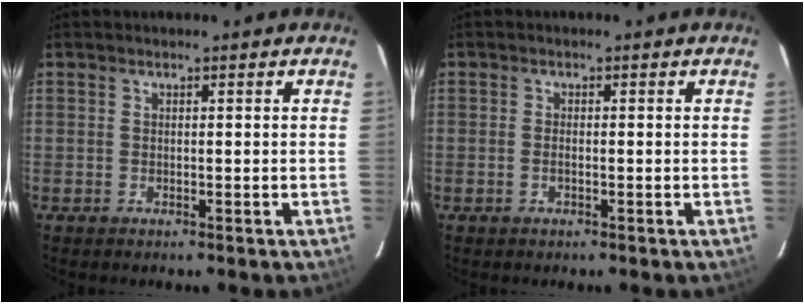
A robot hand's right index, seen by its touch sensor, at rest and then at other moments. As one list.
[{"total": 1.1, "force": [-0.4, 0.5, 0.9], "torque": [-0.021, 0.001, -0.009]}]